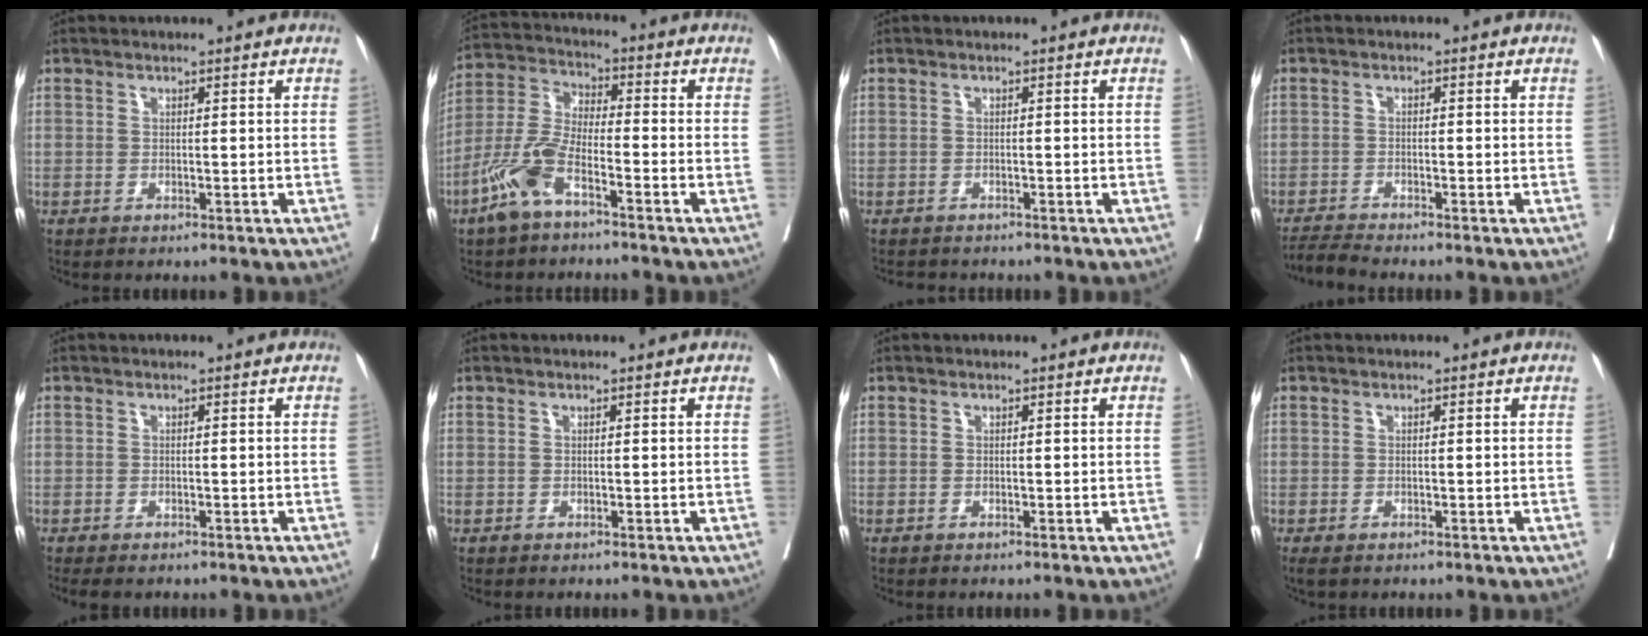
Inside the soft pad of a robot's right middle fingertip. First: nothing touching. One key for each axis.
{"total": 8.7, "fx": -5.2, "fy": 2.5, "fz": 6.5, "tx": -0.156, "ty": -0.003, "tz": -0.113}
{"total": 2.6, "fx": -2.4, "fy": 0.8, "fz": 0.5, "tx": -0.007, "ty": -0.005, "tz": -0.034}
{"total": 2.7, "fx": -2.5, "fy": -1.1, "fz": 0.2, "tx": -0.011, "ty": -0.016, "tz": -0.050}
{"total": 2.7, "fx": -2.2, "fy": 0.9, "fz": 1.2, "tx": -0.016, "ty": -0.008, "tz": -0.029}
{"total": 0.0}
{"total": 0.0}
{"total": 1.7, "fx": -1.2, "fy": 0.8, "fz": 0.9, "tx": -0.014, "ty": -0.005, "tz": -0.017}